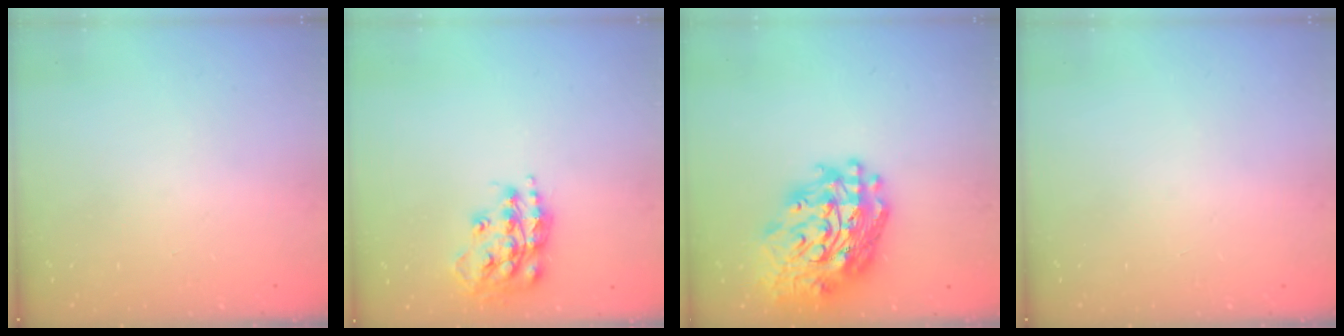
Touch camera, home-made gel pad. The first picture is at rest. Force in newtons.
{"total": 15.5, "press": 15.4, "slide": 1.3}
{"total": 24.3, "press": 24.2, "slide": 2.6}
{"total": 0.0}